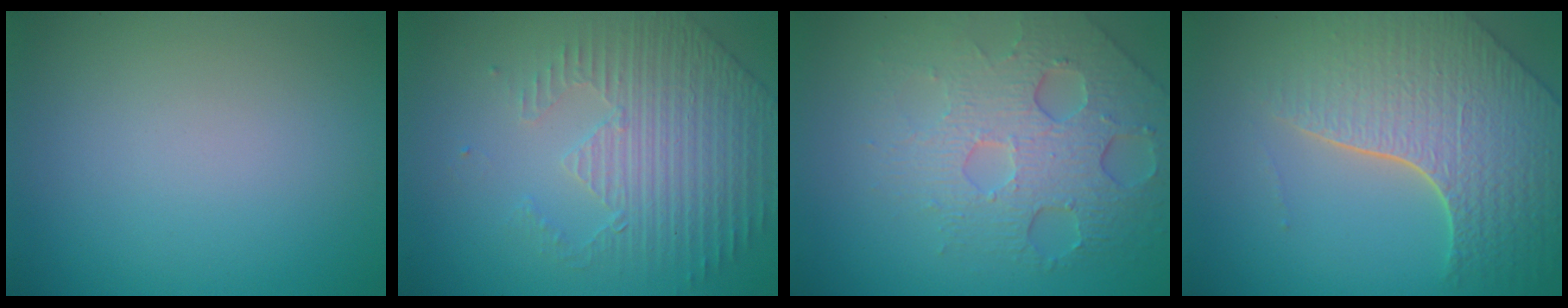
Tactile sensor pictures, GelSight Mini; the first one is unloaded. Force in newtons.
{"total": 4.4, "press": 3.3, "slide": 3.0}
{"total": 6.6, "press": 4.8, "slide": 4.5}
{"total": 7.8, "press": 5.7, "slide": 5.4}